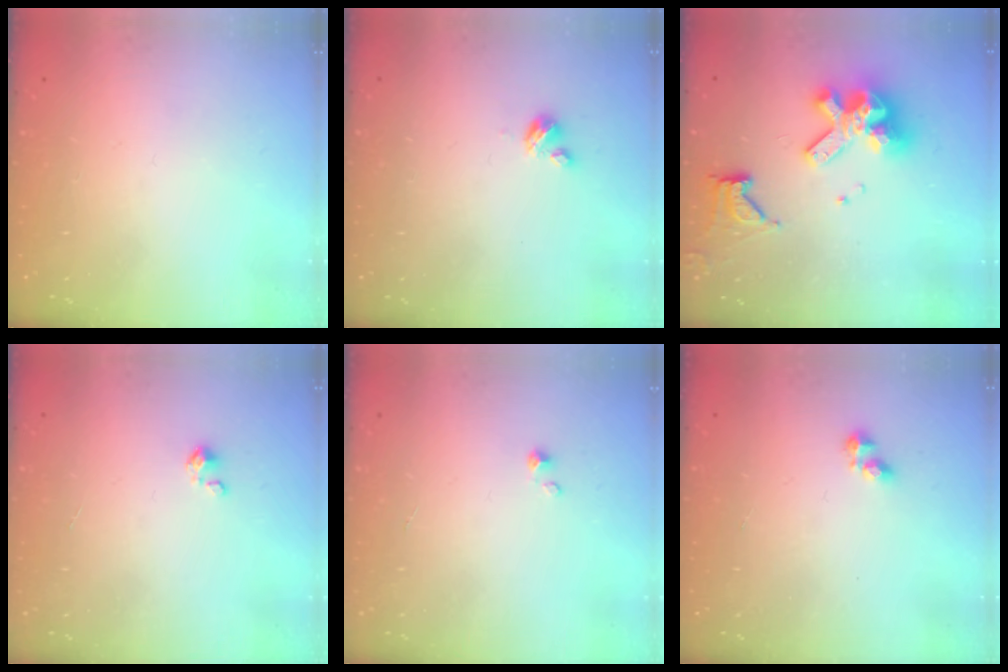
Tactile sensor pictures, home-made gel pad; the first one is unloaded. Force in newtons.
{"total": 2.7, "press": 2.7, "slide": 0.3}
{"total": 12.2, "press": 12.1, "slide": 1.3}
{"total": 0.0}
{"total": 0.7, "press": 0.7, "slide": 0.1}
{"total": 2.7, "press": 2.7, "slide": 0.4}